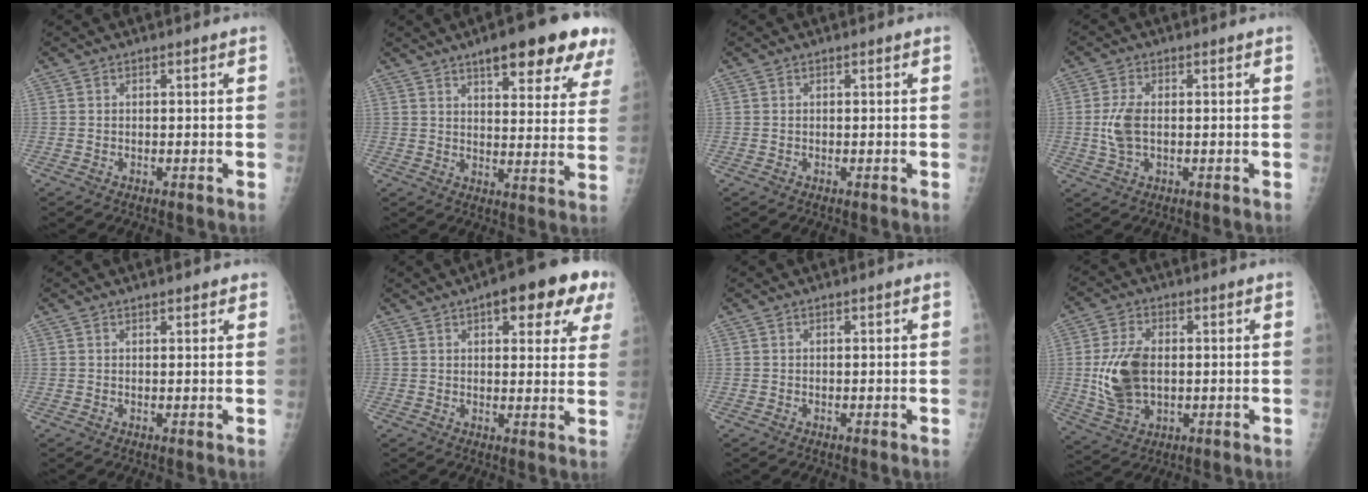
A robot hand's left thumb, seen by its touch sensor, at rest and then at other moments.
{"total": 17.8, "force": [11.0, 5.1, 13.0], "torque": [-0.140, -0.036, 0.139]}
{"total": 0.0}
{"total": 5.4, "force": [-0.2, 3.0, 4.5], "torque": [-0.103, 0.000, -0.004]}
{"total": 1.8, "force": [1.4, 0.7, 0.8], "torque": [-0.002, -0.003, 0.014]}
{"total": 13.5, "force": [6.7, 5.1, 10.5], "torque": [-0.090, -0.009, 0.076]}
{"total": 0.0}
{"total": 11.2, "force": [0.1, 7.1, 8.7], "torque": [-0.166, -0.003, 0.011]}